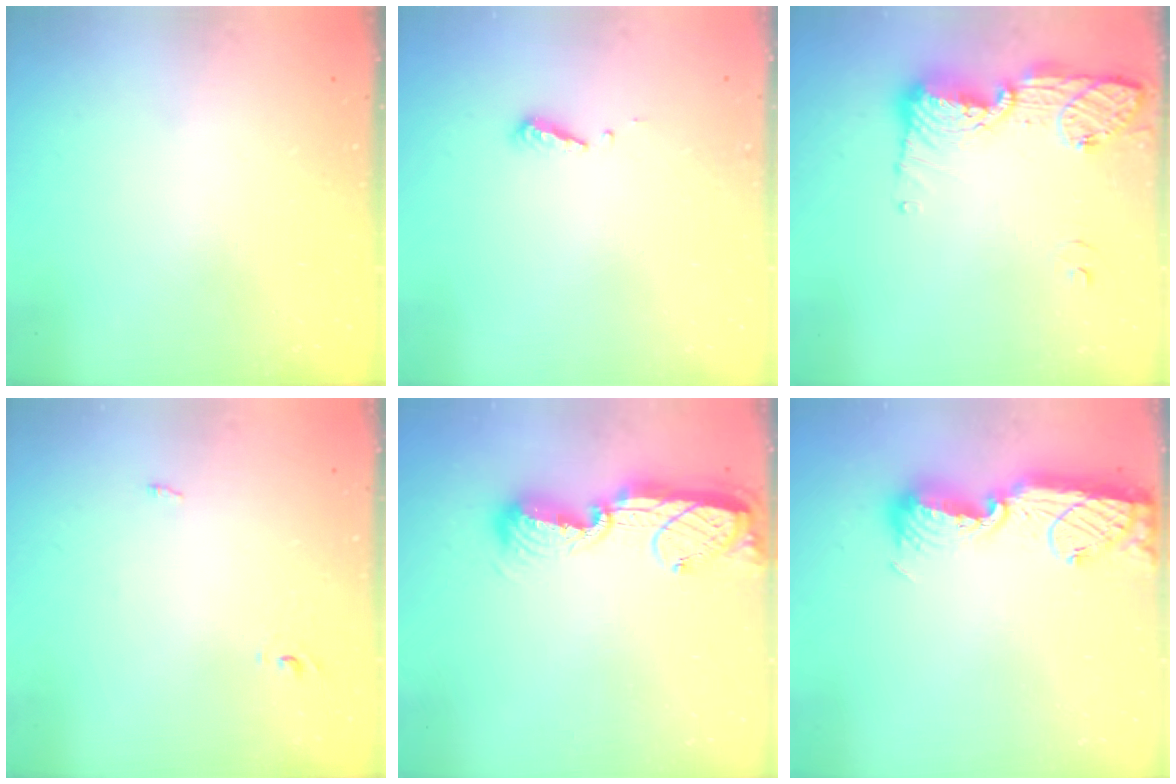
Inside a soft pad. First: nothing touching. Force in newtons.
{"total": 4.2, "press": 4.2, "slide": 0.3}
{"total": 14.5, "press": 14.3, "slide": 2.9}
{"total": 2.3, "press": 2.1, "slide": 1.0}
{"total": 12.5, "press": 12.4, "slide": 1.0}
{"total": 12.9, "press": 12.8, "slide": 1.2}